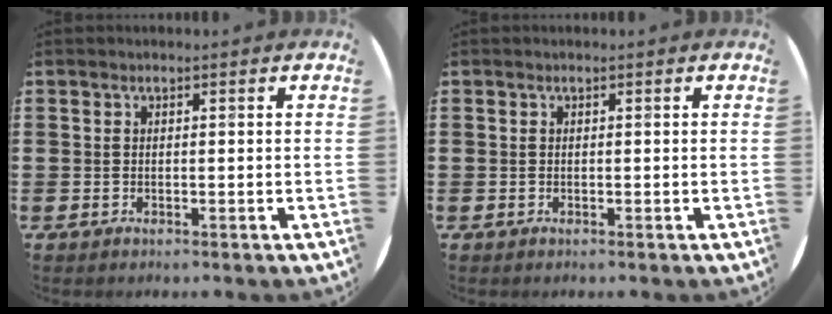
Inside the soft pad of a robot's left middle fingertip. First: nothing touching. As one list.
[{"total": 0.0}]